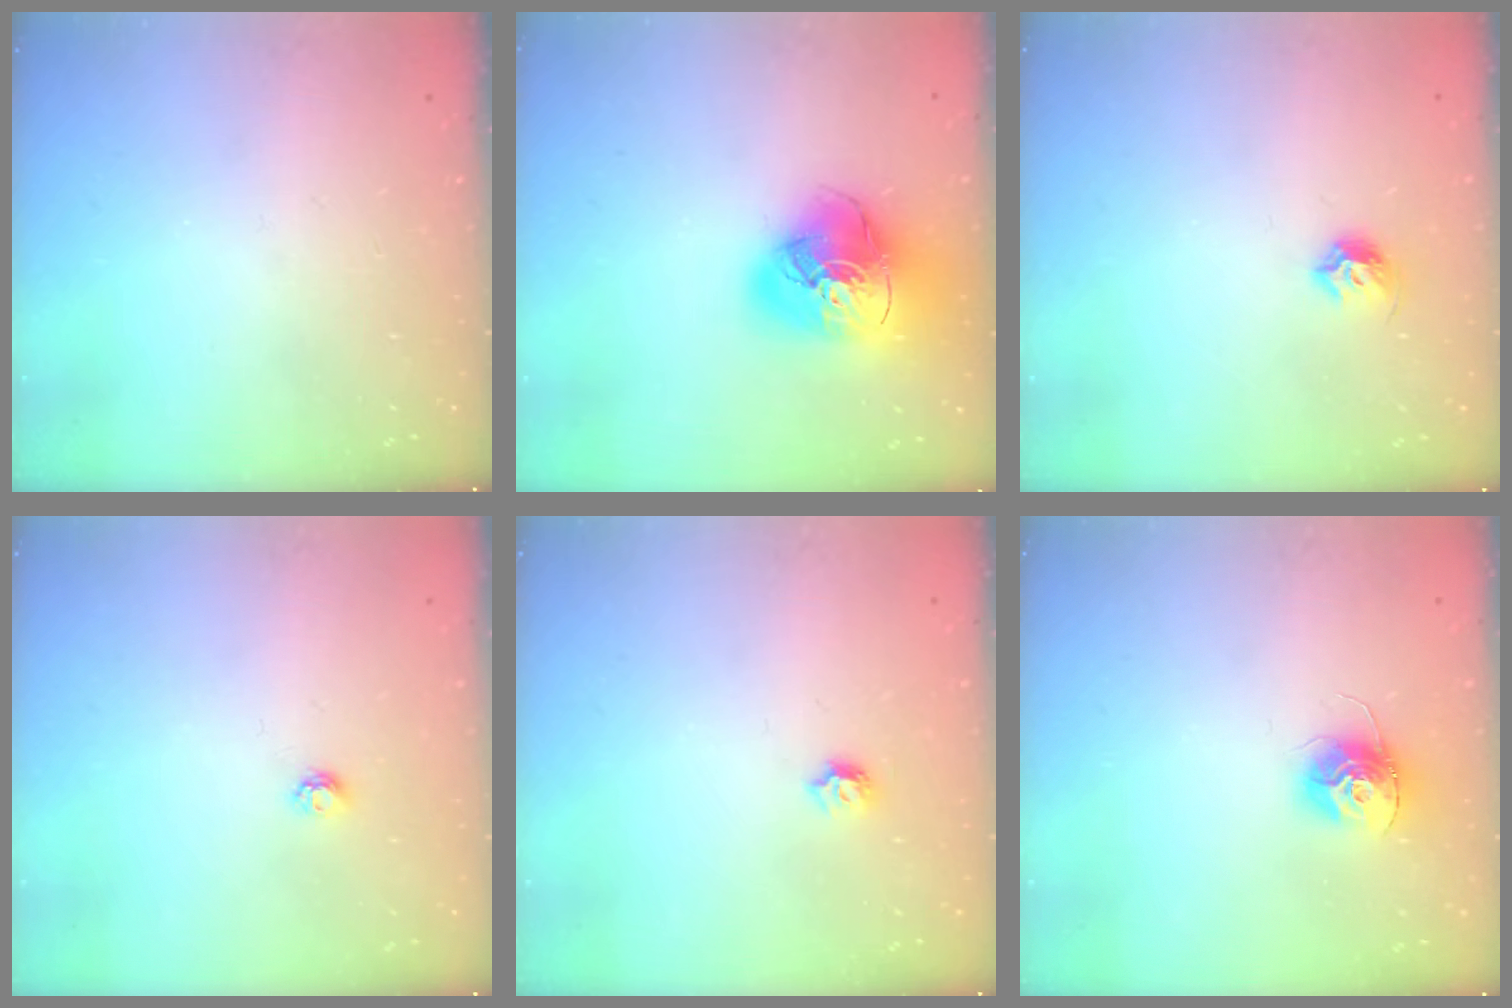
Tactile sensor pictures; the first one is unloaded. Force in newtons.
{"total": 19.0, "press": 18.8, "slide": 2.5}
{"total": 6.1, "press": 6.0, "slide": 1.2}
{"total": 3.6, "press": 3.6, "slide": 0.5}
{"total": 4.7, "press": 4.7, "slide": 0.8}
{"total": 12.3, "press": 12.2, "slide": 0.9}